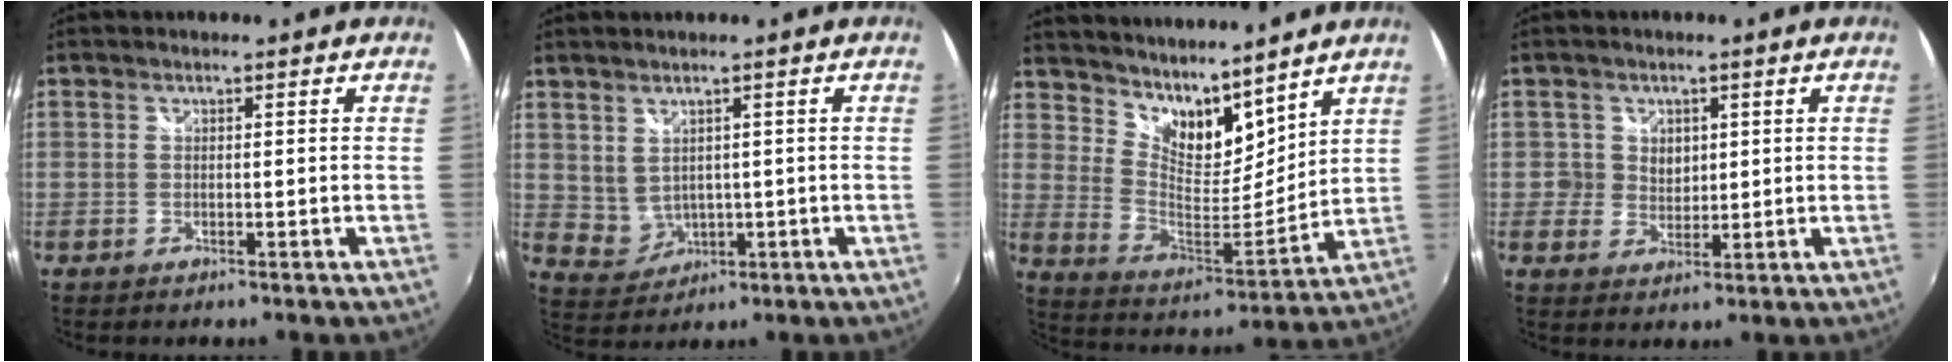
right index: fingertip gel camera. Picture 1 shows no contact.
{"total": 4.6, "force": [1.7, 3.5, 2.3], "torque": [-0.045, 0.000, 0.049]}
{"total": 13.6, "force": [11.2, 5.2, 5.7], "torque": [-0.105, -0.006, 0.209]}
{"total": 3.8, "force": [0.9, 3.6, 0.5], "torque": [-0.006, 0.008, 0.016]}